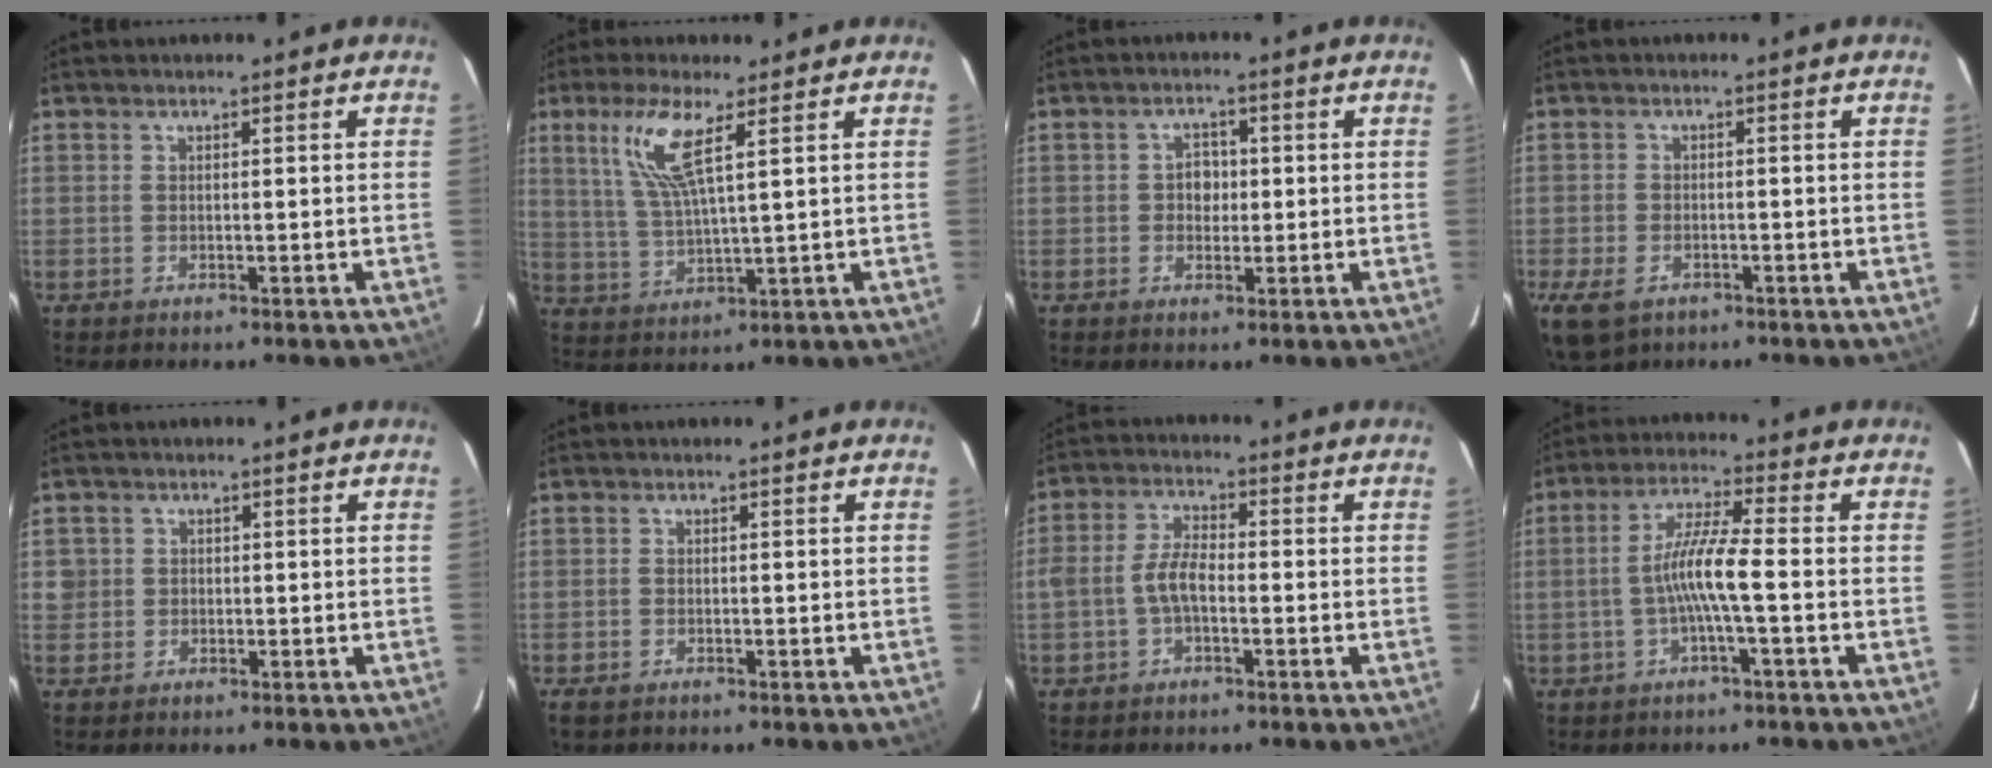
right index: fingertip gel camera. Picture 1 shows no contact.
{"total": 9.1, "force": [4.5, 1.4, 7.8], "torque": [-0.167, 0.000, 0.097]}
{"total": 3.0, "force": [-0.2, 2.7, 1.3], "torque": [-0.020, 0.010, -0.003]}
{"total": 8.4, "force": [-4.7, 5.1, 4.7], "torque": [-0.118, -0.026, -0.082]}
{"total": 2.3, "force": [-0.4, 2.3, 0.2], "torque": [0.000, 0.009, -0.004]}
{"total": 1.9, "force": [-1.3, 1.0, 0.9], "torque": [-0.023, -0.004, -0.027]}
{"total": 5.1, "force": [-1.7, 2.4, 4.2], "torque": [-0.089, 0.014, -0.032]}
{"total": 7.3, "force": [-1.8, -0.2, 7.0], "torque": [-0.149, 0.008, -0.033]}